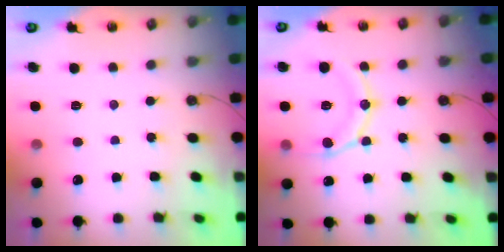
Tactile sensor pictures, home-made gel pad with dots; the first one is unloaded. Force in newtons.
{"total": 13.3, "press": 13.2, "slide": 1.5}